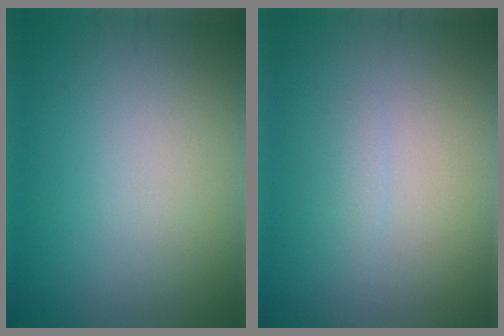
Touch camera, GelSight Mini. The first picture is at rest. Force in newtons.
{"total": 0.7, "press": 0.7, "slide": 0.1}